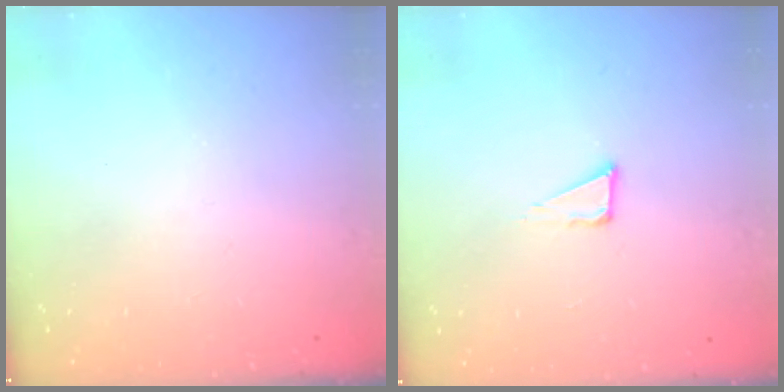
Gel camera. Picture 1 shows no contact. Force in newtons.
{"total": 3.8, "press": 3.7, "slide": 0.9}